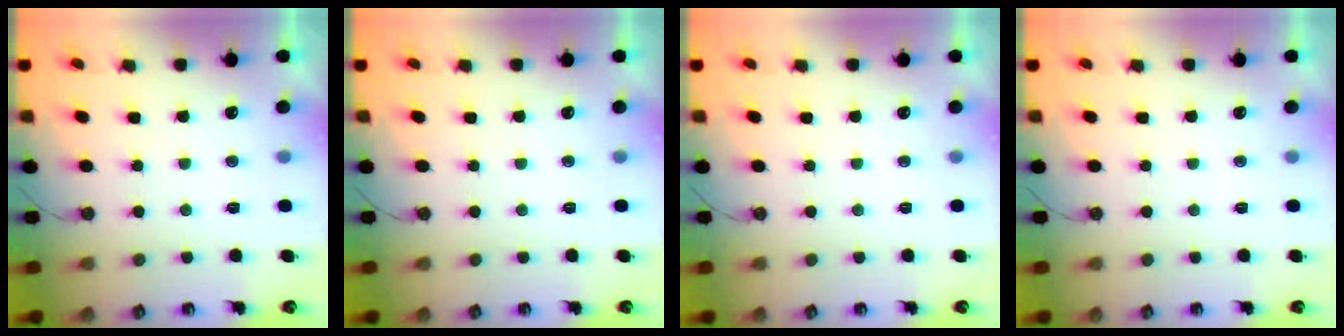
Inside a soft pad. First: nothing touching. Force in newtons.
{"total": 0.0}
{"total": 0.0}
{"total": 0.0}